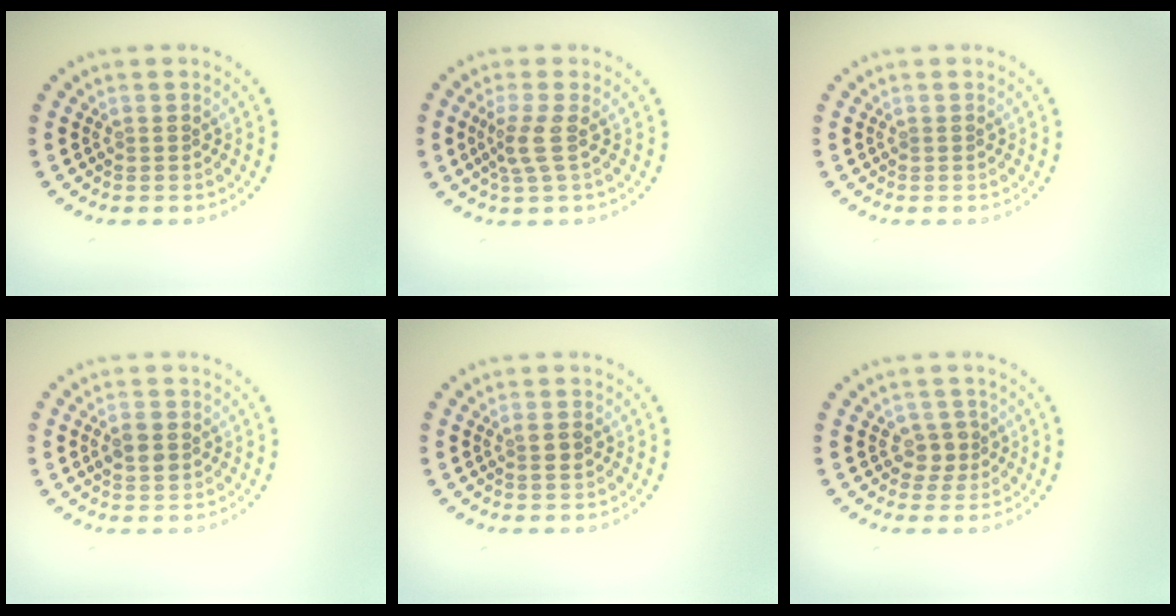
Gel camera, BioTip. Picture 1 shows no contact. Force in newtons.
{"total": 2.0, "press": 1.4, "slide": 1.4}
{"total": 0.0}
{"total": 2.1, "press": 2.1, "slide": 0.2}
{"total": 1.2, "press": 1.1, "slide": 0.4}
{"total": 1.7, "press": 1.5, "slide": 0.9}